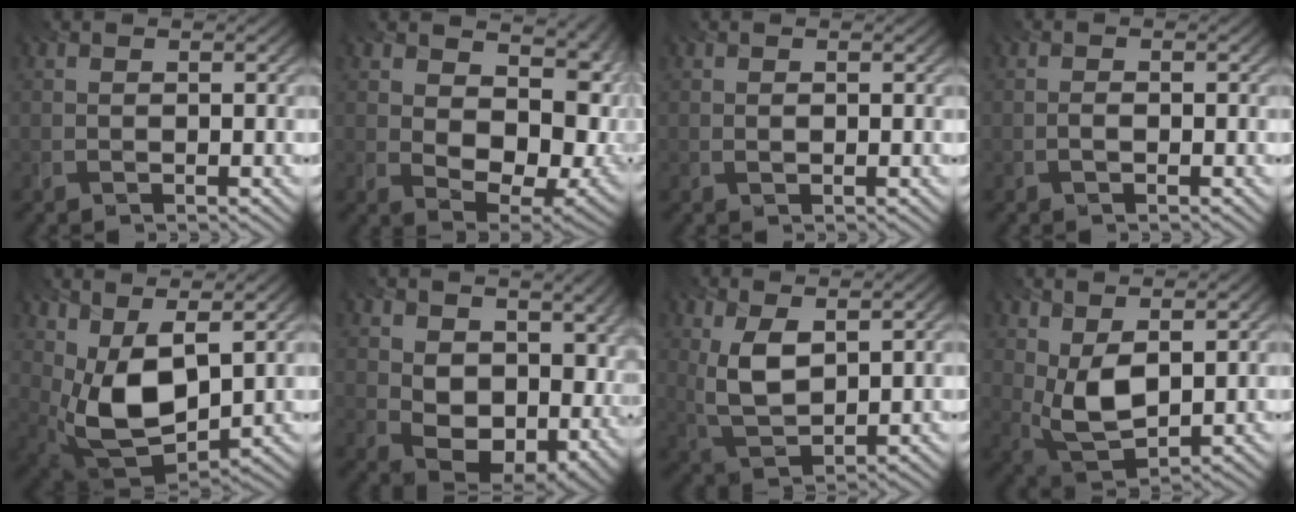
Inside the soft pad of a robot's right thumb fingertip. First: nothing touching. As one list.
[{"total": 13.4, "force": [2.2, 8.9, 9.8], "torque": [-0.157, -0.004, 0.064]}, {"total": 0.7, "force": [0.2, 0.3, 0.6], "torque": [-0.015, 0.000, 0.005]}, {"total": 0.9, "force": [-0.3, 0.3, 0.8], "torque": [-0.019, 0.004, -0.006]}, {"total": 10.6, "force": [2.4, 5.8, 8.6], "torque": [-0.192, -0.014, 0.052]}, {"total": 13.0, "force": [2.7, 8.9, 9.1], "torque": [-0.178, -0.020, 0.056]}, {"total": 6.6, "force": [2.1, 3.4, 5.2], "torque": [-0.124, -0.002, 0.051]}, {"total": 7.4, "force": [1.8, 4.1, 5.9], "torque": [-0.143, -0.005, 0.039]}]